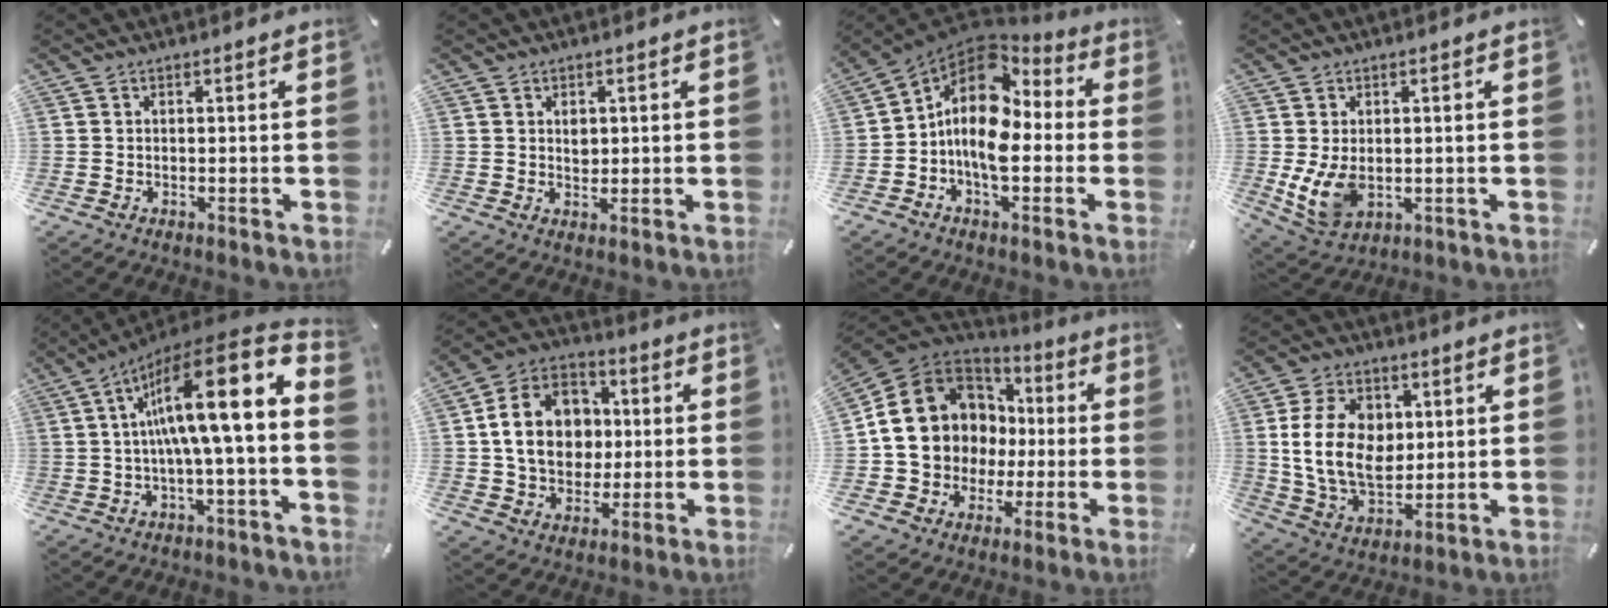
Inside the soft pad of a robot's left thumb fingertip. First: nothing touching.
{"total": 2.3, "force": [0.7, 1.8, 1.2], "torque": [-0.011, -0.003, 0.009]}
{"total": 13.3, "force": [-1.2, 8.8, 9.9], "torque": [-0.206, -0.003, -0.028]}
{"total": 7.8, "force": [-0.5, 5.5, 5.6], "torque": [-0.128, -0.006, -0.008]}
{"total": 17.5, "force": [3.0, 3.4, 16.9], "torque": [-0.277, -0.039, 0.039]}
{"total": 15.5, "force": [0.2, 13.1, 8.2], "torque": [-0.161, 0.021, 0.009]}
{"total": 14.6, "force": [0.8, 13.7, 4.9], "torque": [-0.109, -0.010, 0.033]}
{"total": 14.9, "force": [1.9, 10.9, 9.9], "torque": [-0.203, 0.013, 0.034]}